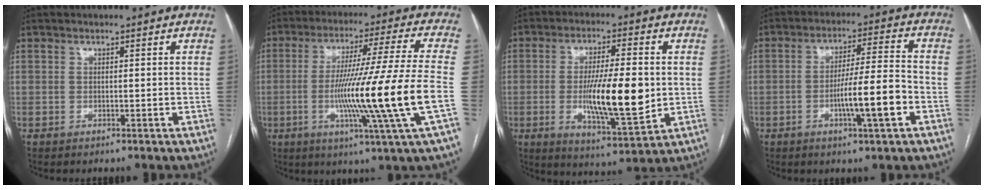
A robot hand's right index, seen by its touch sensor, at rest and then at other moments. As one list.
[{"total": 17.5, "force": [-4.0, -2.7, 16.8], "torque": [-0.301, -0.021, -0.073]}, {"total": 13.1, "force": [-0.8, 2.5, 12.8], "torque": [-0.226, -0.017, -0.009]}, {"total": 9.1, "force": [-3.2, 0.0, 8.5], "torque": [-0.140, 0.001, -0.055]}]